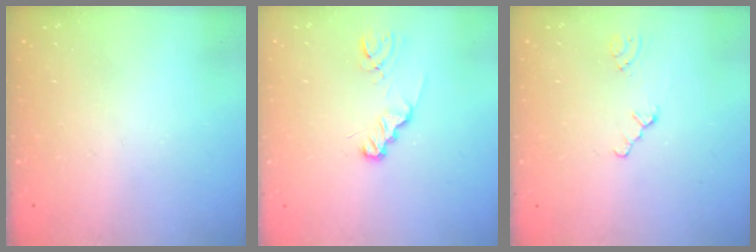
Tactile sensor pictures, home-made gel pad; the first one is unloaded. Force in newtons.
{"total": 2.1, "press": 2.1, "slide": 0.3}
{"total": 0.0}